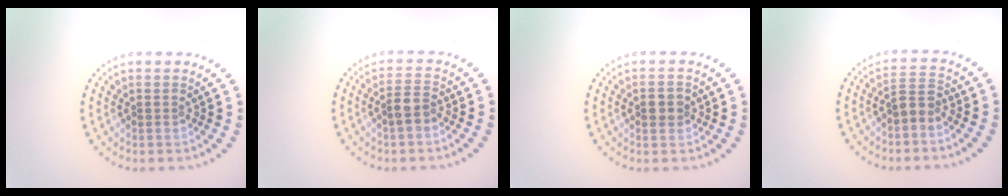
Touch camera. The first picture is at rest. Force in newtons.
{"total": 2.0, "press": 1.8, "slide": 0.9}
{"total": 1.8, "press": 1.8, "slide": 0.2}
{"total": 1.9, "press": 1.6, "slide": 1.0}